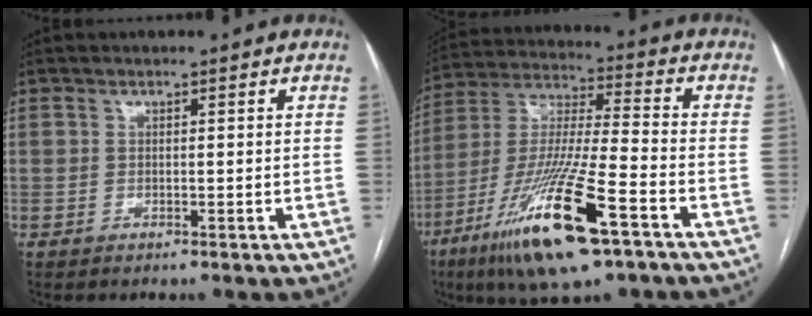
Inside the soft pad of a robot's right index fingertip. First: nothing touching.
{"total": 19.8, "force": [-10.4, 2.0, 16.7], "torque": [-0.347, -0.043, -0.188]}